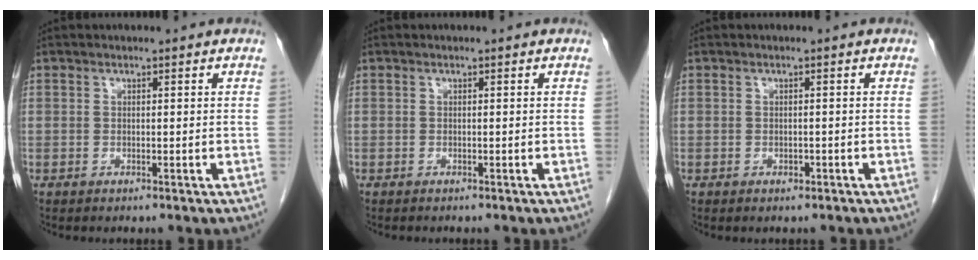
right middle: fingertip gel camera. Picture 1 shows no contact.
{"total": 0.7, "force": [-0.7, 0.2, 0.3], "torque": [-0.006, 0.000, -0.009]}
{"total": 0.6, "force": [-0.4, 0.4, 0.3], "torque": [-0.012, -0.001, -0.004]}